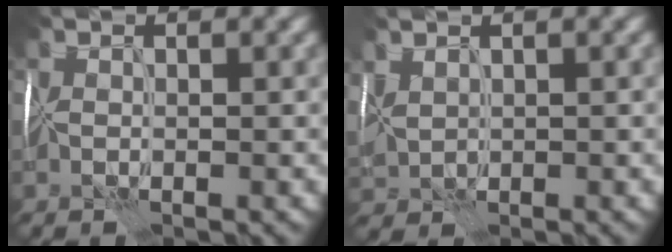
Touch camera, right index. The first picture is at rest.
{"total": 1.7, "force": [1.1, 1.1, 0.7], "torque": [-0.048, 0.001, 0.035]}